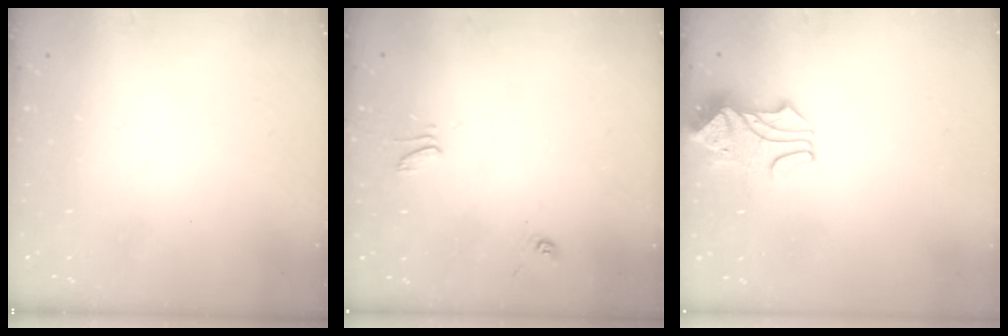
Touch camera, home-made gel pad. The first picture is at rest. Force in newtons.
{"total": 0.8, "press": 0.6, "slide": 0.4}
{"total": 1.7, "press": 1.3, "slide": 1.1}